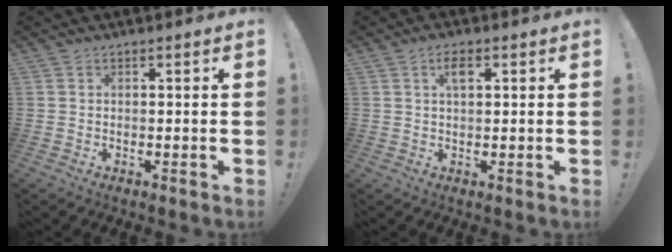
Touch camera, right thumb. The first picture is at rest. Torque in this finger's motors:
{"motor_torque": [-0.22, 0.30, 0.36, -0.03, -0.02]}